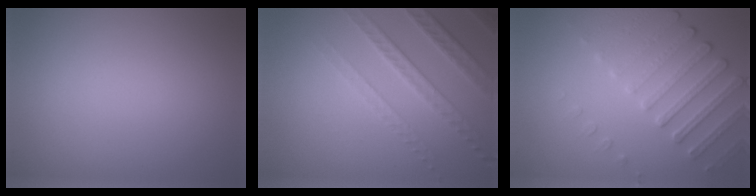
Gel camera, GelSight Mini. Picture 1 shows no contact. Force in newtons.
{"total": 4.4, "press": 3.3, "slide": 2.9}
{"total": 4.0, "press": 3.7, "slide": 1.5}